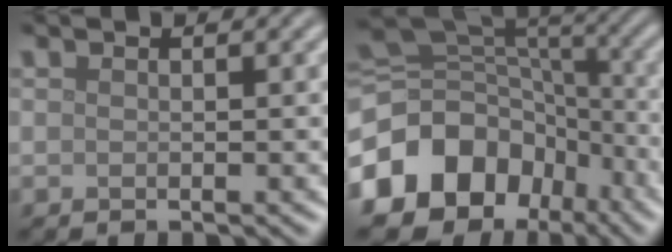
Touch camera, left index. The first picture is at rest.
{"total": 13.4, "force": [-5.7, 10.6, 6.0], "torque": [-0.141, 0.008, -0.106]}